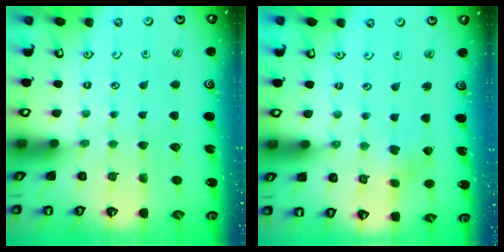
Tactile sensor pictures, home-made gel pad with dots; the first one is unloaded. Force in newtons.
{"total": 1.4, "press": 1.4, "slide": 0.2}